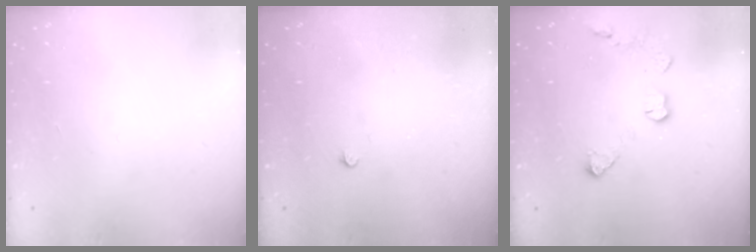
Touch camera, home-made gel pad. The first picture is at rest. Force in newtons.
{"total": 2.3, "press": 2.3, "slide": 0.4}
{"total": 7.6, "press": 7.5, "slide": 0.5}